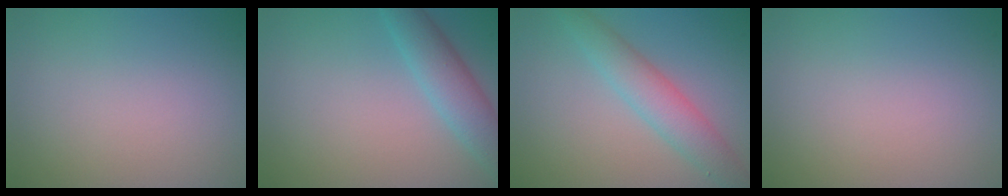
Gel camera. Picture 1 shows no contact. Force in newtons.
{"total": 3.7, "press": 3.7, "slide": 0.0}
{"total": 3.8, "press": 3.8, "slide": 0.1}
{"total": 0.0}